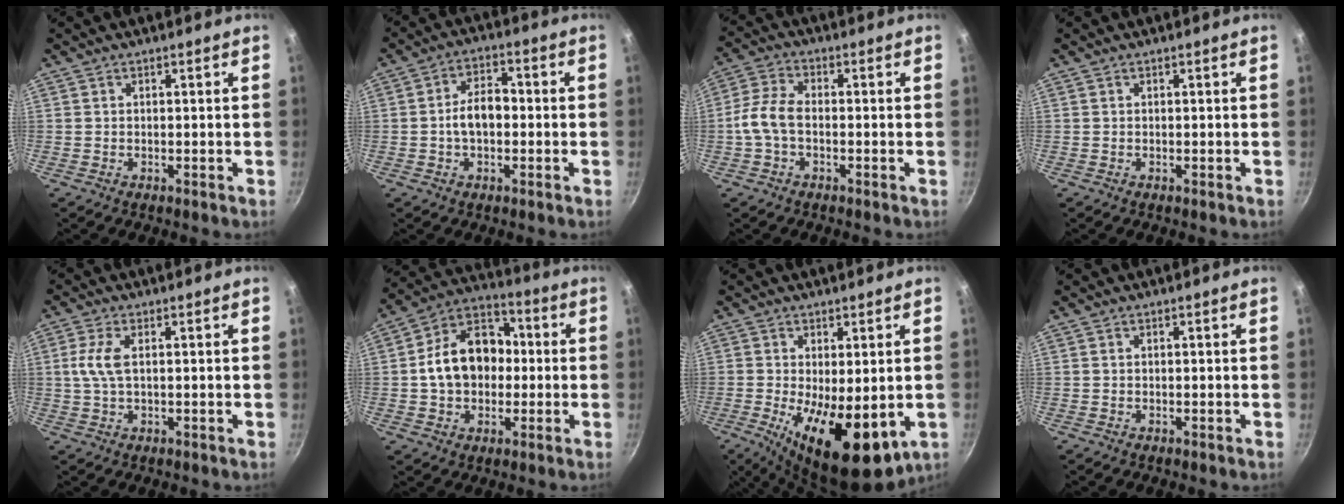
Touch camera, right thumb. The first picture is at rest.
{"total": 6.9, "force": [-0.8, 4.3, 5.4], "torque": [-0.071, 0.027, -0.018]}
{"total": 6.3, "force": [-1.3, 3.7, 5.0], "torque": [-0.106, 0.027, -0.038]}
{"total": 0.0}
{"total": 4.8, "force": [0.7, 2.0, 4.3], "torque": [-0.101, 0.006, 0.012]}
{"total": 15.3, "force": [0.1, 11.5, 10.2], "torque": [-0.135, 0.036, -0.014]}
{"total": 14.7, "force": [-2.7, 6.2, 13.1], "torque": [-0.193, -0.017, -0.027]}
{"total": 0.0}